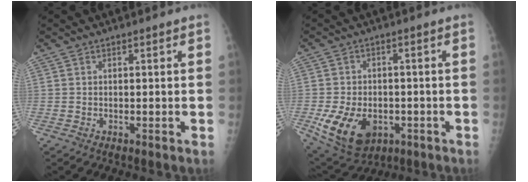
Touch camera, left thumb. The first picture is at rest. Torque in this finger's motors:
{"motor_torque": [-0.63, 1.53, 0.40, -0.10, 0.21]}